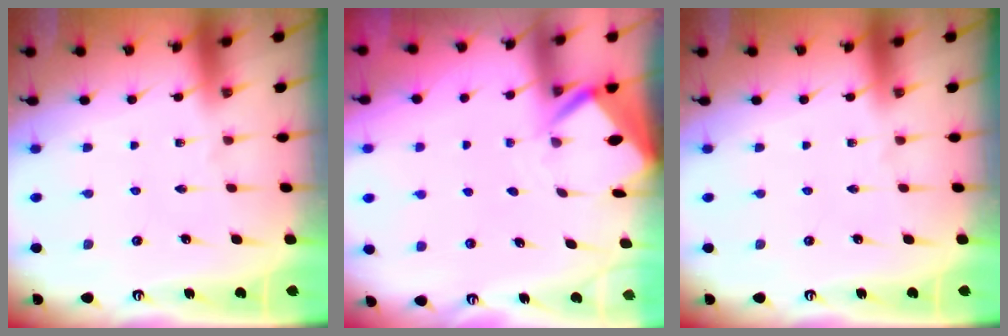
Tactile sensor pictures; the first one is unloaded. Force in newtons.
{"total": 3.2, "press": 3.2, "slide": 0.3}
{"total": 0.0}